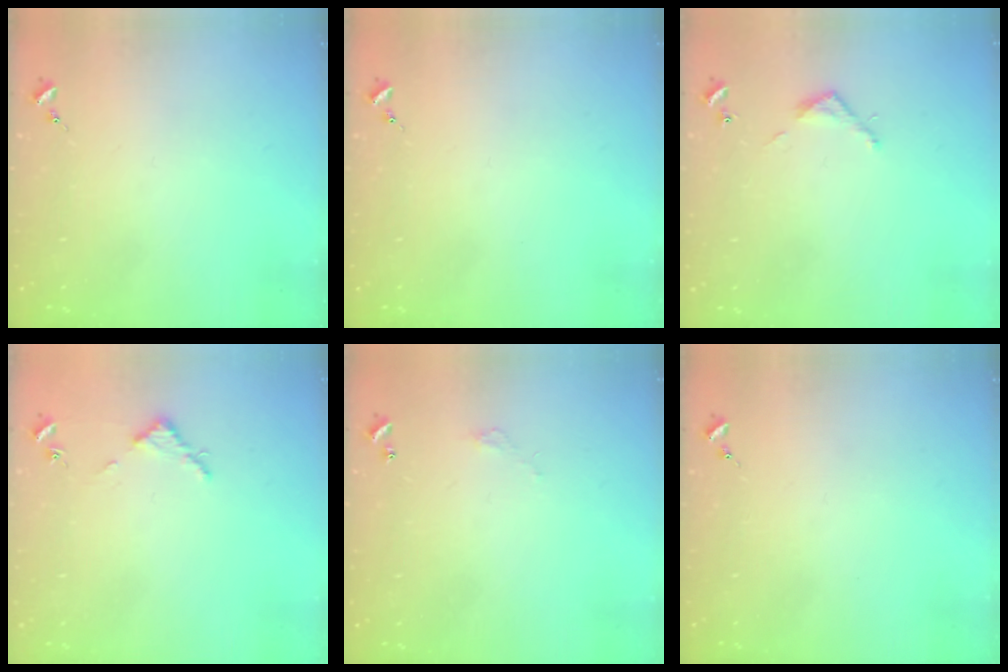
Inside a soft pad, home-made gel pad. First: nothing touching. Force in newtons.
{"total": 0.0}
{"total": 3.2, "press": 3.2, "slide": 0.2}
{"total": 2.8, "press": 2.8, "slide": 0.3}
{"total": 2.7, "press": 2.7, "slide": 0.2}
{"total": 0.0}